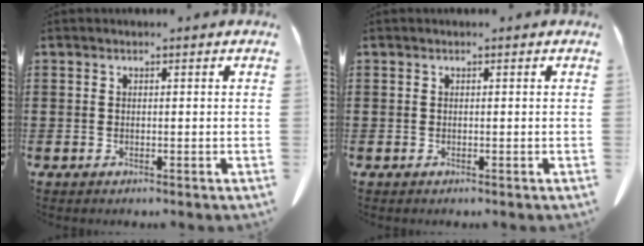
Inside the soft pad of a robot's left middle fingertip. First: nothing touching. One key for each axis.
{"total": 0.0}